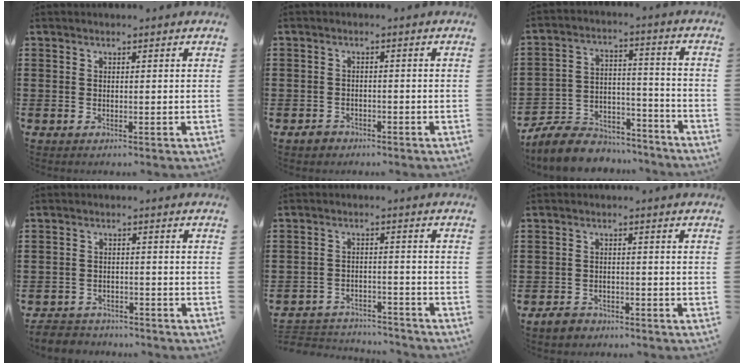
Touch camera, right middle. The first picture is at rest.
{"total": 1.7, "force": [-1.4, 1.0, 0.2], "torque": [-0.007, 0.003, -0.031]}
{"total": 8.8, "force": [-8.2, 2.6, 1.5], "torque": [-0.040, 0.022, -0.164]}
{"total": 3.2, "force": [-3.1, 0.8, -0.2], "torque": [-0.003, 0.002, -0.067]}
{"total": 3.9, "force": [-3.8, 0.8, -0.2], "torque": [-0.005, 0.004, -0.082]}
{"total": 2.4, "force": [-2.1, 1.1, 0.1], "torque": [-0.010, 0.005, -0.046]}